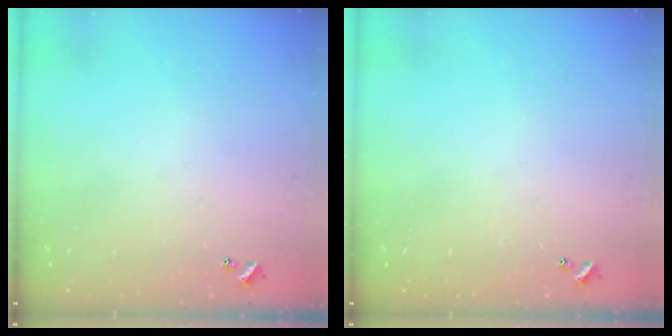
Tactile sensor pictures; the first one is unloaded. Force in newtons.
{"total": 0.0}